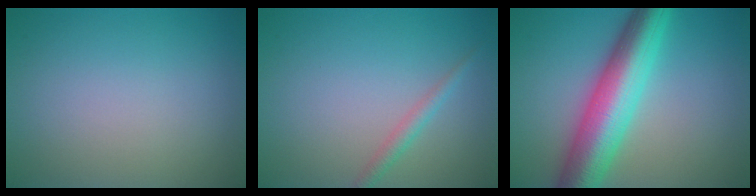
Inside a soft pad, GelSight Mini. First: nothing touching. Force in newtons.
{"total": 1.4, "press": 1.4, "slide": 0.1}
{"total": 9.2, "press": 9.2, "slide": 0.3}